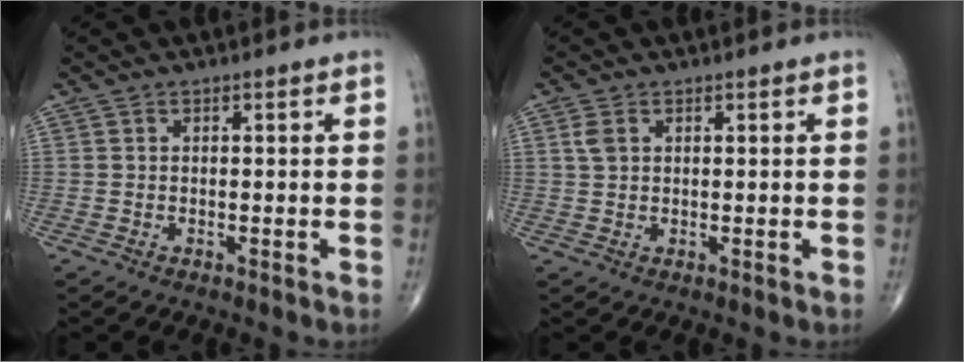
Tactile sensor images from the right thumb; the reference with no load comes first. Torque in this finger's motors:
{"motor_torque": [-0.34, 0.25, -0.09, -0.07, 0.05]}